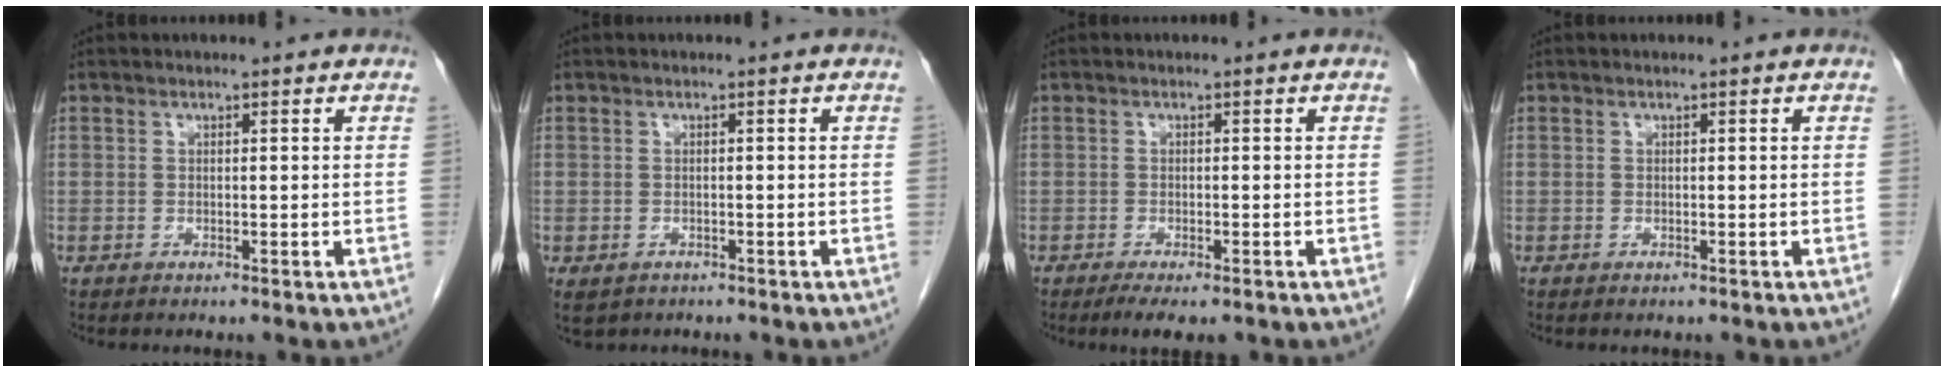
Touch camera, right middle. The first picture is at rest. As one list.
[{"total": 2.8, "force": [-1.8, 1.9, 0.9], "torque": [-0.019, -0.003, -0.022]}, {"total": 4.1, "force": [-2.9, 1.0, 2.6], "torque": [-0.039, -0.010, -0.041]}, {"total": 0.0}]